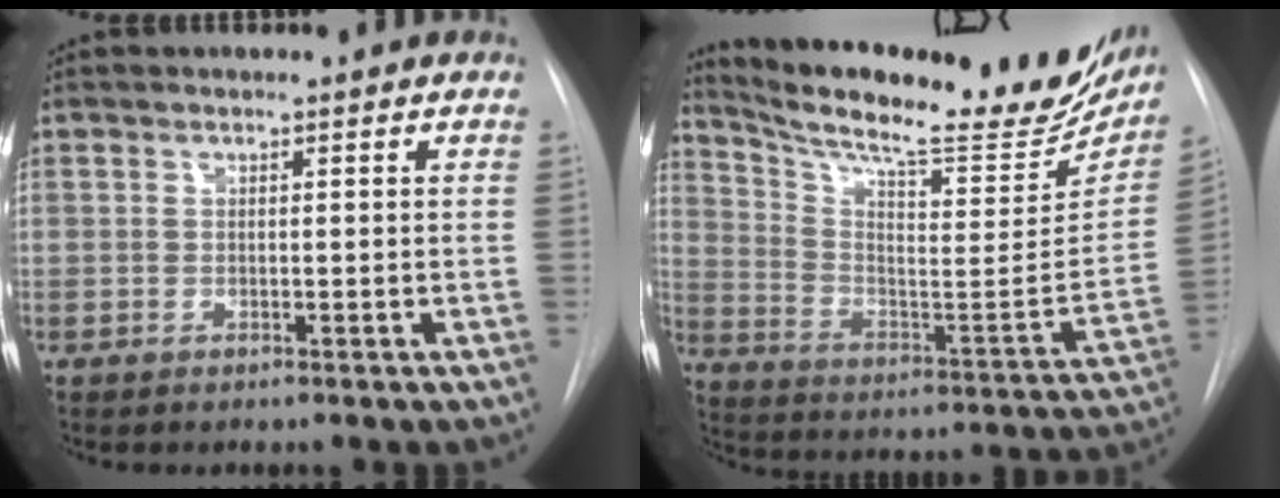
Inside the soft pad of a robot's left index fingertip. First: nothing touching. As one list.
[{"total": 27.7, "force": [23.2, 4.8, 14.3], "torque": [-0.224, -0.048, 0.323]}]